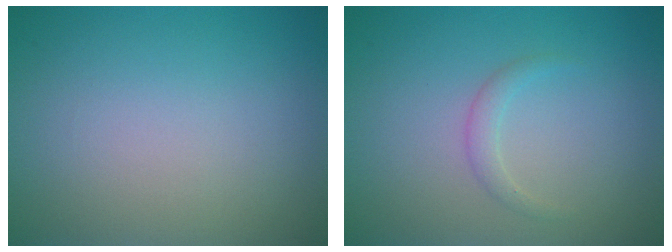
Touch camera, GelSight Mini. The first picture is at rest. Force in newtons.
{"total": 1.2, "press": 1.1, "slide": 0.1}